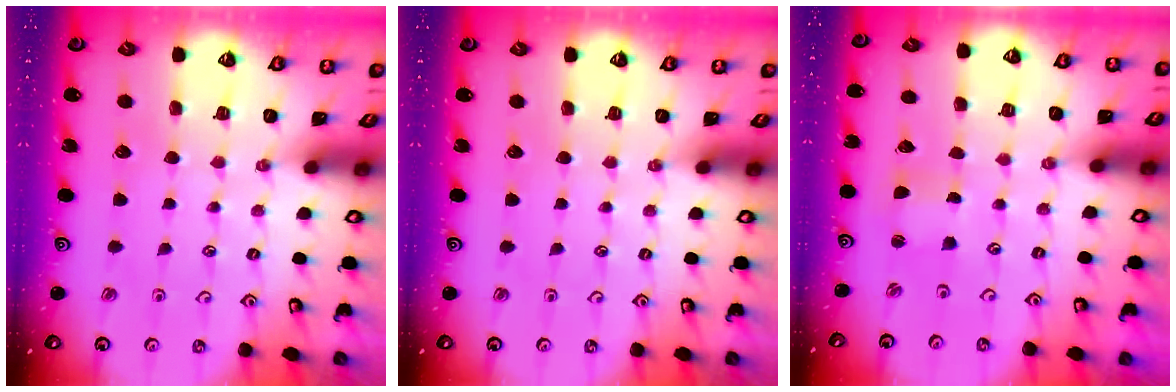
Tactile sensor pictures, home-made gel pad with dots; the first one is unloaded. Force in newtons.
{"total": 0.0}
{"total": 1.0, "press": 1.0, "slide": 0.0}